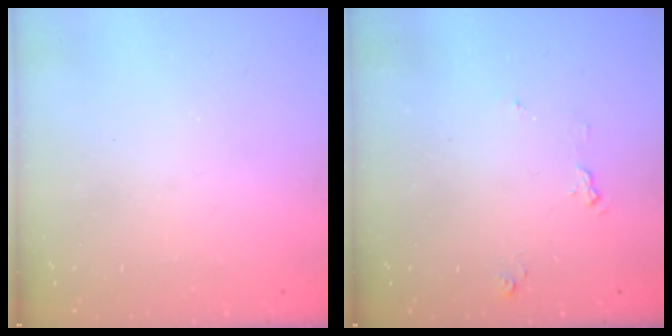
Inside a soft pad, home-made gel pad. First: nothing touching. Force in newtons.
{"total": 5.4, "press": 5.4, "slide": 0.6}